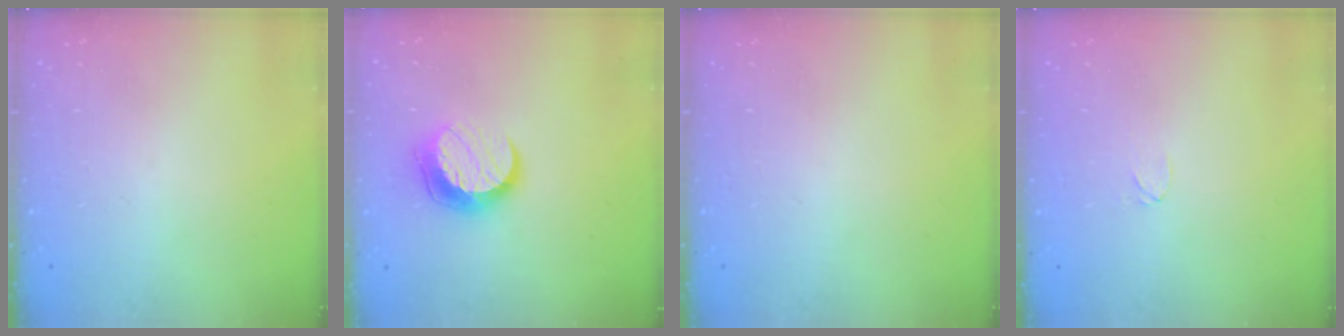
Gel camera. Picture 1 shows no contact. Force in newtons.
{"total": 10.2, "press": 10.2, "slide": 0.7}
{"total": 0.0}
{"total": 3.7, "press": 3.7, "slide": 0.3}